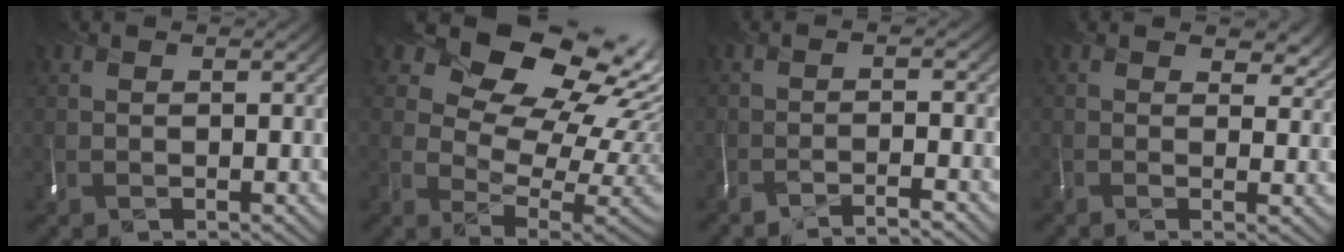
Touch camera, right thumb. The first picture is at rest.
{"total": 14.0, "force": [6.9, 8.8, 8.5], "torque": [-0.115, 0.017, 0.112]}
{"total": 3.6, "force": [-3.4, -0.8, 0.8], "torque": [0.005, -0.003, -0.078]}
{"total": 4.6, "force": [2.4, 1.9, 3.4], "torque": [-0.049, -0.006, 0.031]}